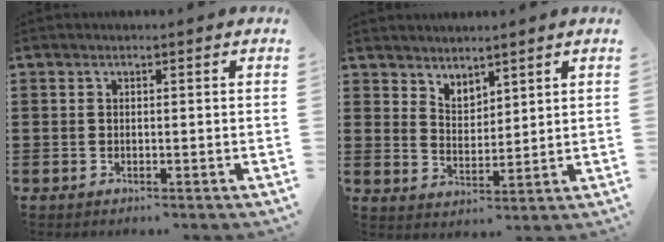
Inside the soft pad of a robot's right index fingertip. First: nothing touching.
{"total": 3.3, "force": [3.1, 0.9, -0.3], "torque": [-0.005, -0.006, 0.060]}